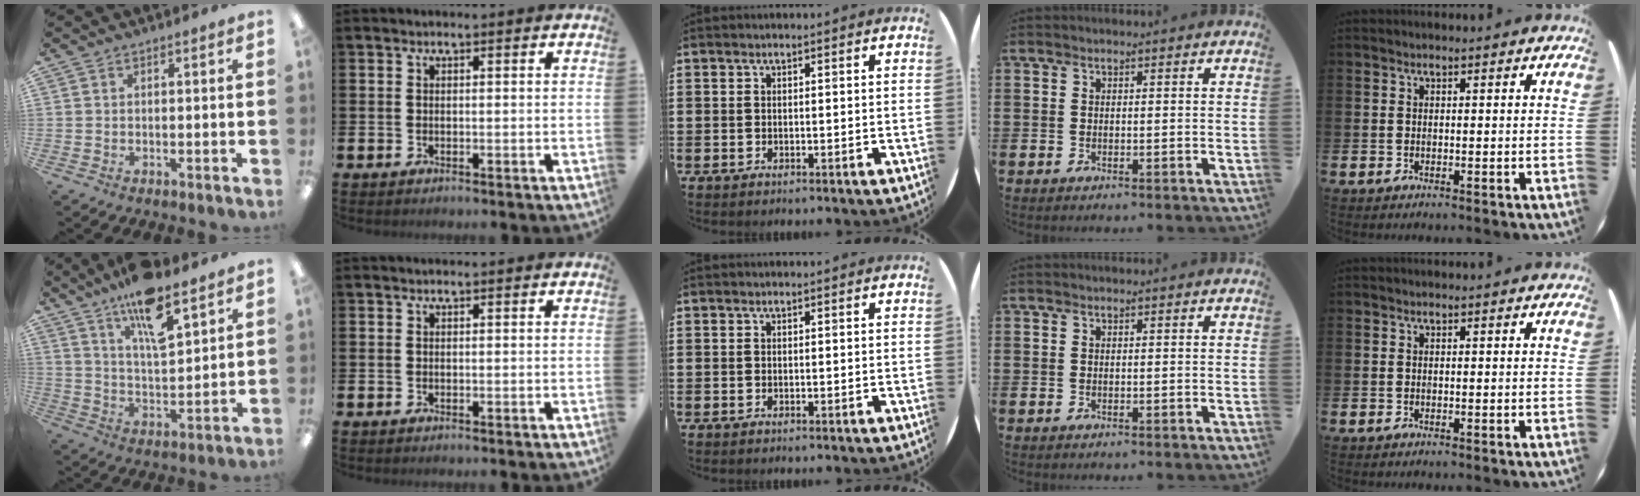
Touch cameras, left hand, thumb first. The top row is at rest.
{"thumb": {"total": 13.7, "force": [9.9, 4.2, 8.5], "torque": [-0.149, -0.046, 0.169]}}